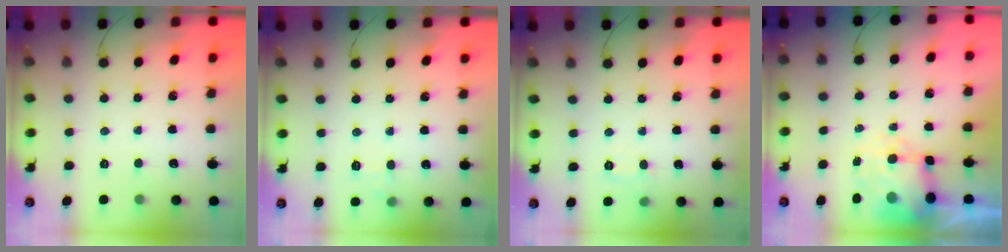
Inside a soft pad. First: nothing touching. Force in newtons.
{"total": 4.9, "press": 4.7, "slide": 1.4}
{"total": 4.5, "press": 4.4, "slide": 1.1}
{"total": 8.9, "press": 8.7, "slide": 1.6}